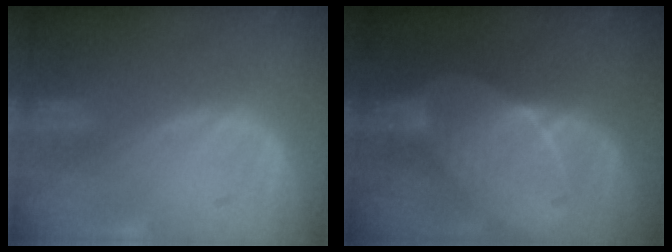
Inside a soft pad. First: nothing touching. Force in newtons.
{"total": 7.0, "press": 6.6, "slide": 2.3}